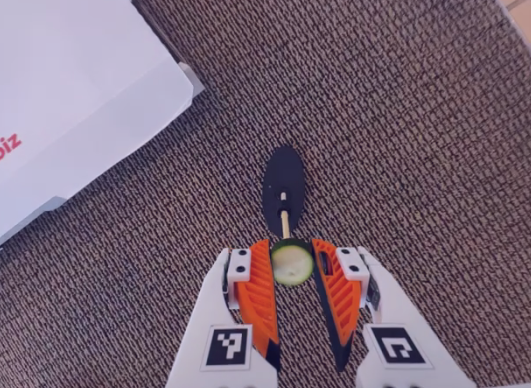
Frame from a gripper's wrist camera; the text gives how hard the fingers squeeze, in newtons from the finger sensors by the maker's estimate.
{"total": 6.9, "left": 7.0, "right": 6.8}